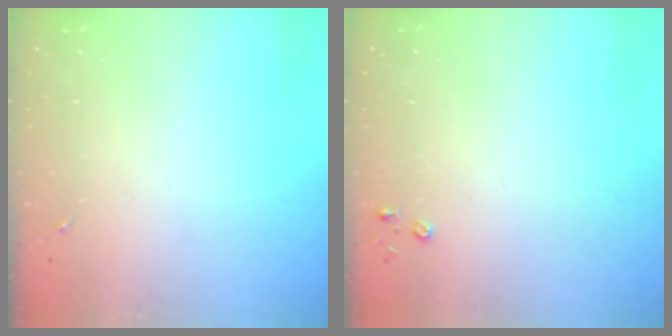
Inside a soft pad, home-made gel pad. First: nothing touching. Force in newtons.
{"total": 2.8, "press": 2.8, "slide": 0.3}